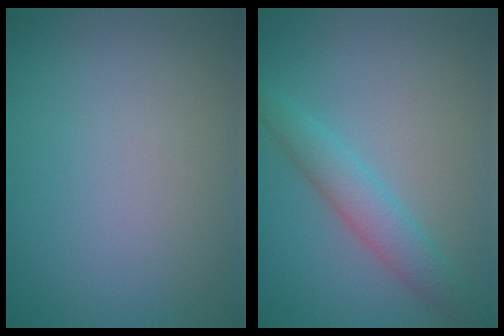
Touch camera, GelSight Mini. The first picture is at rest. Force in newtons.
{"total": 3.0, "press": 3.0, "slide": 0.1}